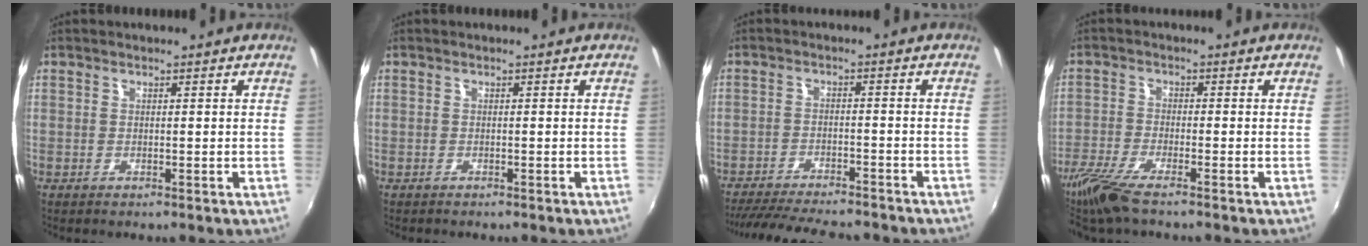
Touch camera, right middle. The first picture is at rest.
{"total": 0.6, "force": [-0.5, 0.3, 0.1], "torque": [-0.004, -0.003, -0.009]}
{"total": 16.0, "force": [-14.0, 3.2, 6.9], "torque": [-0.142, -0.024, -0.211]}
{"total": 8.4, "force": [-6.7, 1.0, 5.0], "torque": [-0.126, -0.028, -0.131]}